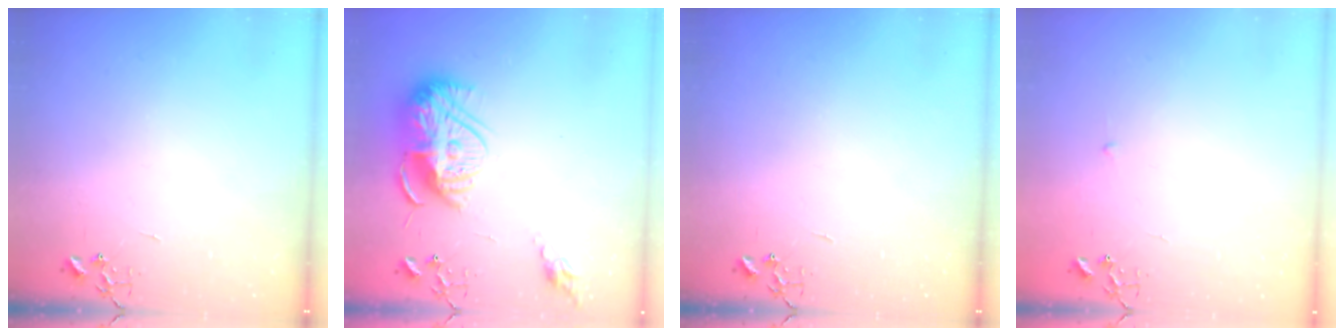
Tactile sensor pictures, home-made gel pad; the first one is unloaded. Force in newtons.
{"total": 15.8, "press": 15.8, "slide": 1.4}
{"total": 0.0}
{"total": 2.3, "press": 2.3, "slide": 0.3}